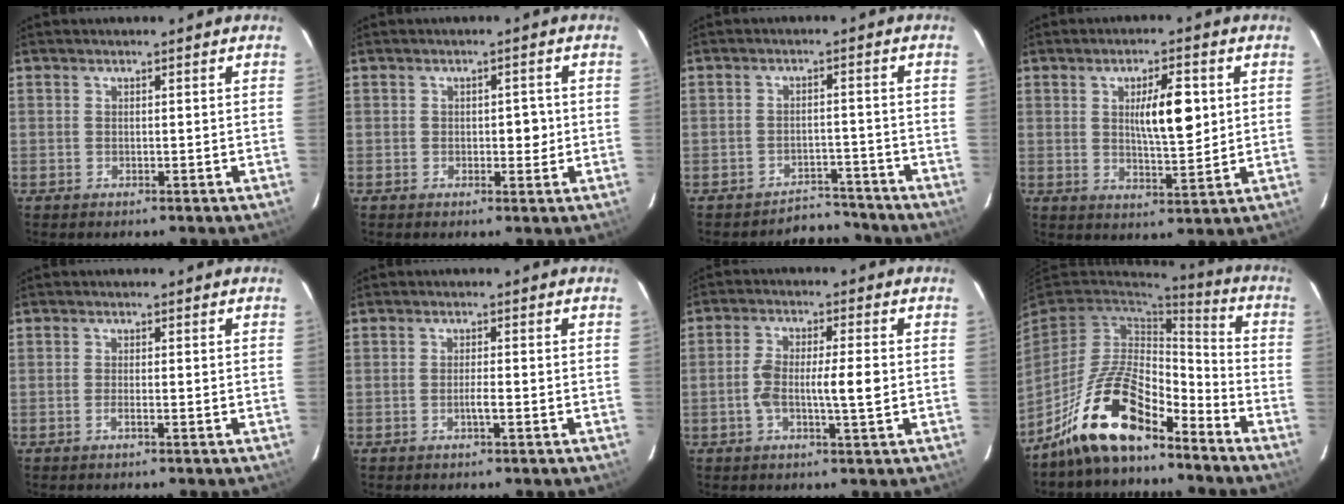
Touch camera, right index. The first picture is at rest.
{"total": 2.9, "force": [-0.2, 1.6, 2.5], "torque": [-0.036, 0.010, 0.001]}
{"total": 4.9, "force": [-4.7, 1.3, -0.8], "torque": [0.013, 0.018, -0.070]}
{"total": 7.2, "force": [1.4, 1.5, 6.9], "torque": [-0.115, 0.005, 0.027]}
{"total": 1.2, "force": [-0.6, 0.1, 1.1], "torque": [-0.023, 0.001, -0.011]}
{"total": 1.9, "force": [-0.7, 0.2, 1.7], "torque": [-0.033, 0.001, -0.014]}
{"total": 7.3, "force": [-0.9, 1.2, 7.1], "torque": [-0.134, 0.012, -0.018]}
{"total": 15.8, "force": [-11.2, 4.9, 10.1], "torque": [-0.197, 0.013, -0.207]}